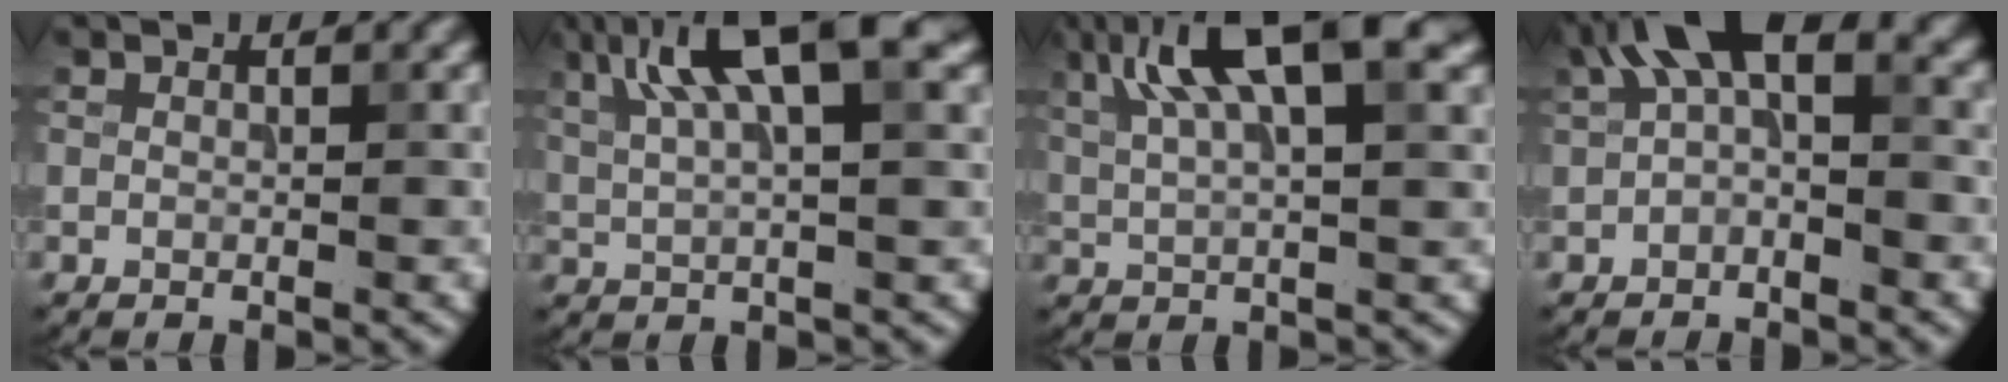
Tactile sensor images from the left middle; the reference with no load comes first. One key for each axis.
{"total": 8.7, "fx": 4.0, "fy": 2.3, "fz": 7.4, "tx": -0.126, "ty": 0.017, "tz": 0.072}
{"total": 9.7, "fx": 4.5, "fy": 2.7, "fz": 8.2, "tx": -0.145, "ty": 0.014, "tz": 0.077}
{"total": 6.2, "fx": 1.8, "fy": 2.9, "fz": 5.2, "tx": -0.087, "ty": 0.019, "tz": 0.020}